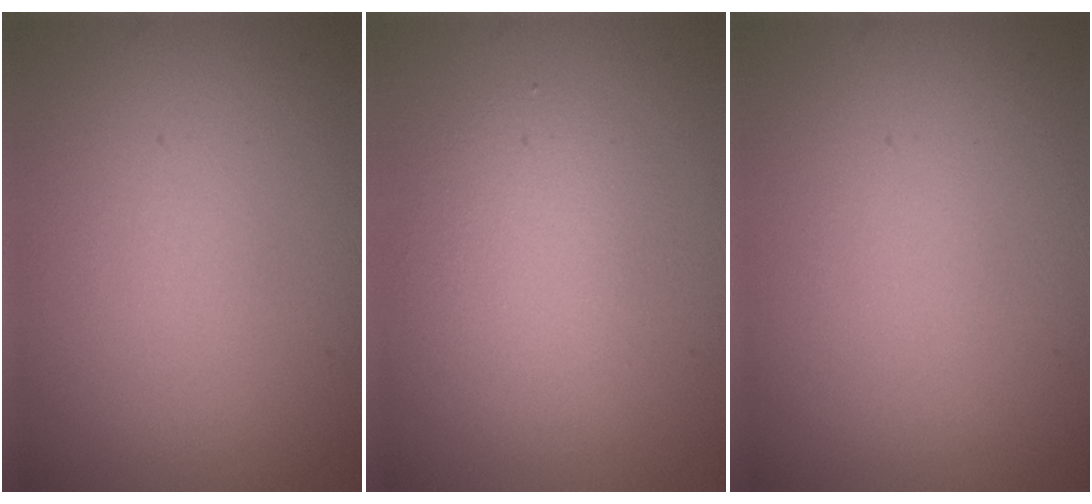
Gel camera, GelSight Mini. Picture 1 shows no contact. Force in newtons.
{"total": 2.9, "press": 2.9, "slide": 0.3}
{"total": 0.0}